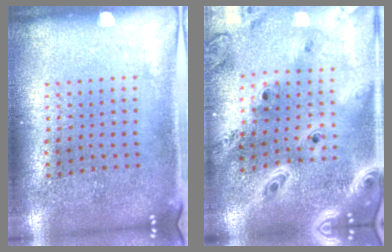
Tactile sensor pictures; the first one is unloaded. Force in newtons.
{"total": 3.5, "press": 2.8, "slide": 2.1}